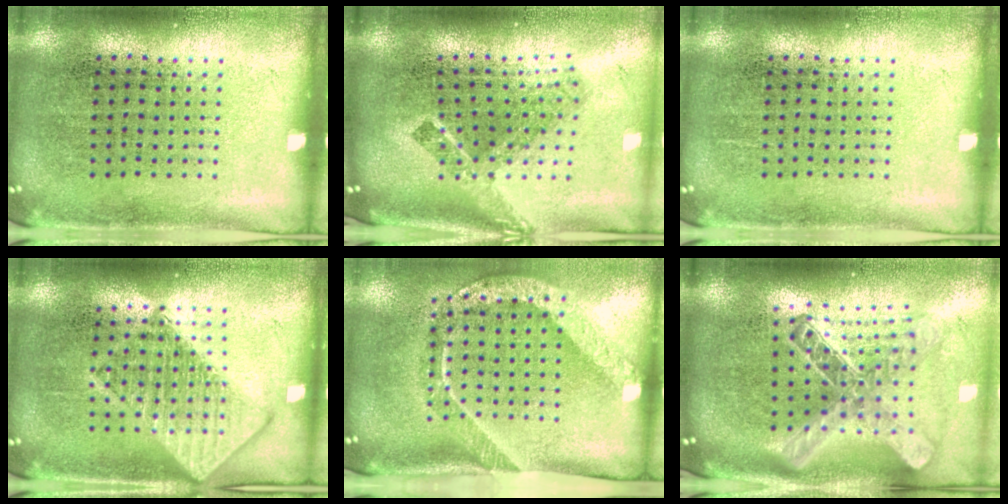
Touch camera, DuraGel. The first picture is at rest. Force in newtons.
{"total": 2.4, "press": 1.6, "slide": 1.8}
{"total": 0.0}
{"total": 2.7, "press": 2.7, "slide": 0.3}
{"total": 2.3, "press": 1.5, "slide": 1.7}
{"total": 2.6, "press": 1.9, "slide": 1.8}